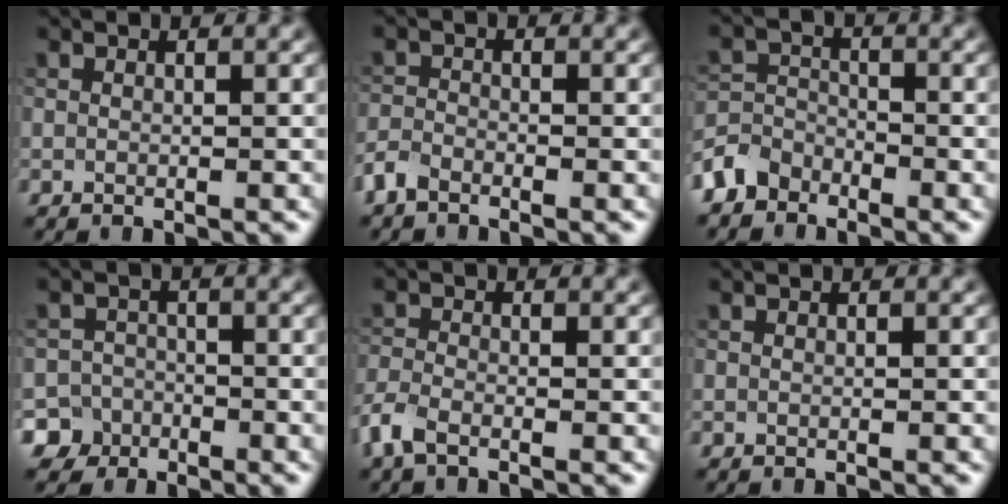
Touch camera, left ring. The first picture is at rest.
{"total": 1.8, "force": [-1.5, 0.7, 0.7], "torque": [-0.015, 0.002, -0.038]}
{"total": 3.1, "force": [-2.5, 1.7, 0.5], "torque": [-0.008, 0.006, -0.061]}
{"total": 5.6, "force": [-3.8, 4.2, 0.2], "torque": [0.018, -0.008, -0.072]}
{"total": 2.6, "force": [-1.8, 1.0, 1.6], "torque": [-0.043, -0.005, -0.050]}
{"total": 0.0}